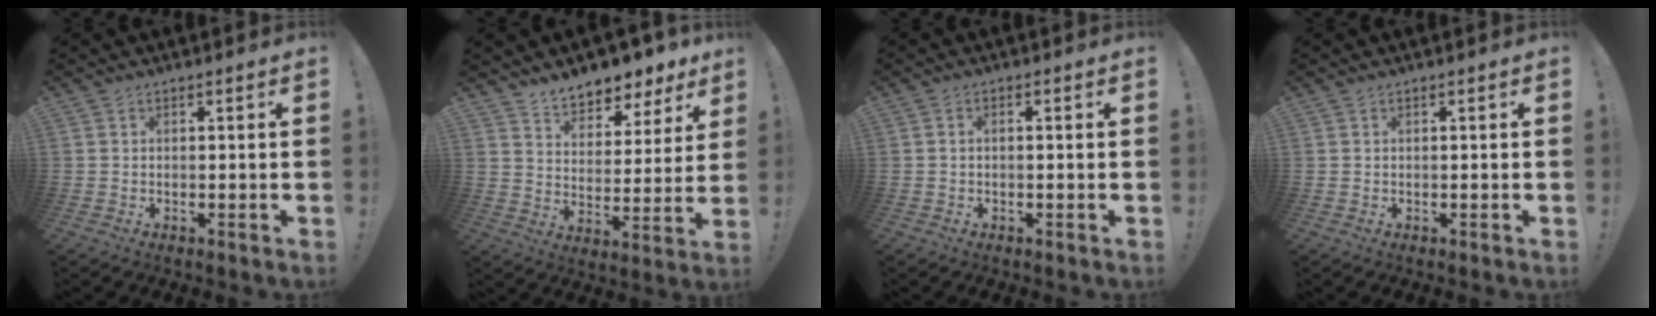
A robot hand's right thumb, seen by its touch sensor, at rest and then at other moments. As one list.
[{"total": 9.1, "force": [8.3, 3.3, 2.0], "torque": [-0.040, -0.072, 0.151]}, {"total": 0.9, "force": [-0.3, 0.4, 0.8], "torque": [-0.015, 0.002, -0.005]}, {"total": 0.0}]